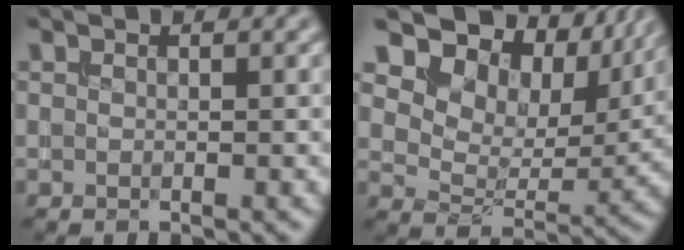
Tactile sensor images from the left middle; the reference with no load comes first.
{"total": 14.6, "force": [9.0, 8.6, 7.5], "torque": [-0.160, 0.035, 0.142]}